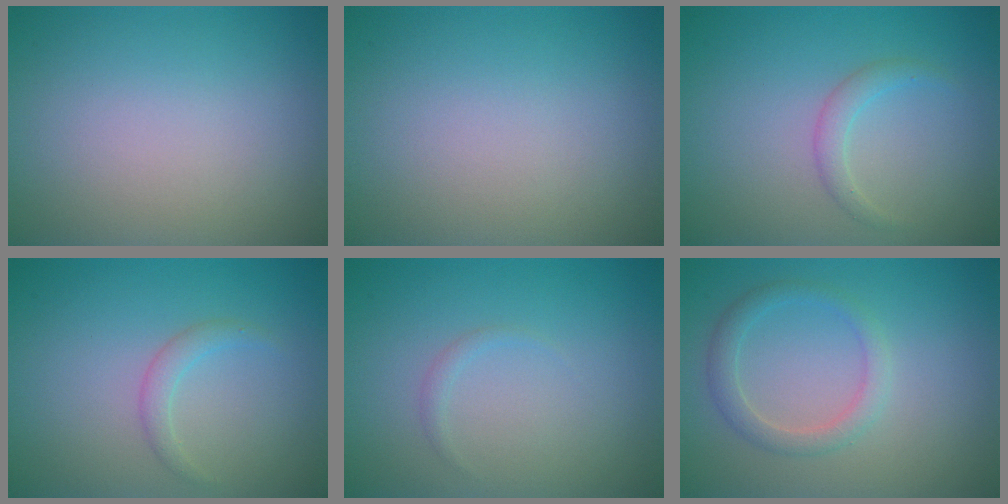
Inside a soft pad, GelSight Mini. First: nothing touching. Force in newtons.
{"total": 0.0}
{"total": 1.5, "press": 1.5, "slide": 0.1}
{"total": 1.3, "press": 1.3, "slide": 0.1}
{"total": 0.6, "press": 0.6, "slide": 0.1}
{"total": 2.3, "press": 2.3, "slide": 0.1}